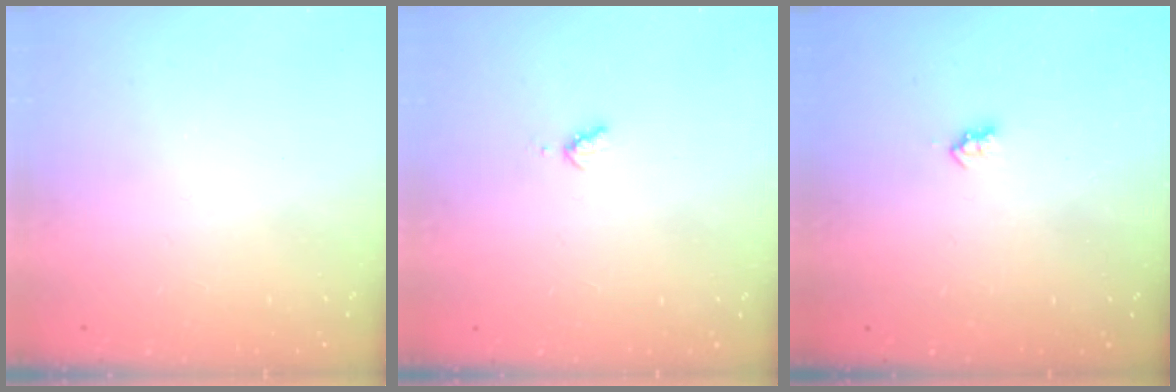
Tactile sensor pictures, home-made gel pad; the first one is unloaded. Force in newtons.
{"total": 3.7, "press": 3.7, "slide": 0.5}
{"total": 2.5, "press": 2.5, "slide": 0.4}